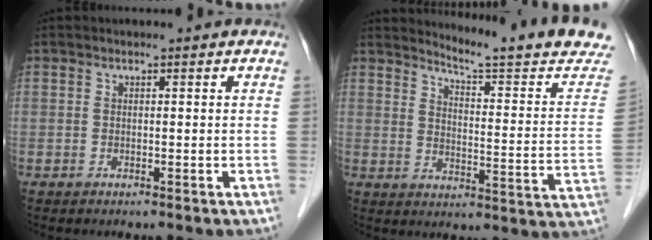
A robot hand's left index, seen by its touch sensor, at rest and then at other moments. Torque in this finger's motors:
{"motor_torque": [-0.15, -0.14, 0.10, 0.00]}